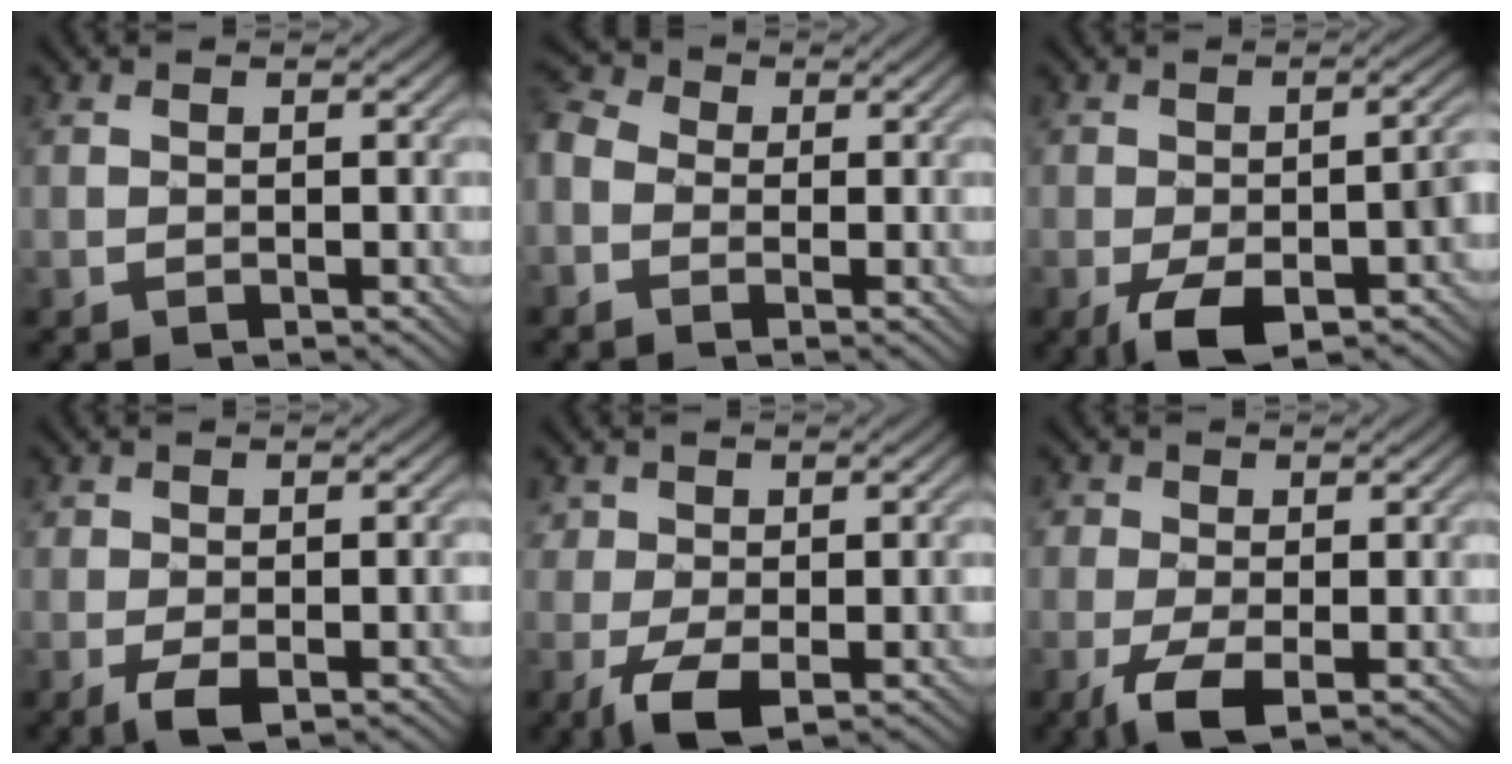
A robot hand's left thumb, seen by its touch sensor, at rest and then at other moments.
{"total": 4.7, "force": [-1.4, 3.8, 2.5], "torque": [-0.079, 0.000, -0.038]}
{"total": 10.0, "force": [-4.7, 4.2, 7.8], "torque": [-0.123, -0.015, -0.071]}
{"total": 4.0, "force": [-1.8, 2.0, 2.9], "torque": [-0.047, -0.004, -0.030]}
{"total": 6.1, "force": [-2.5, 3.4, 4.4], "torque": [-0.086, -0.013, -0.044]}
{"total": 5.2, "force": [-2.1, 2.9, 3.7], "torque": [-0.083, -0.007, -0.048]}